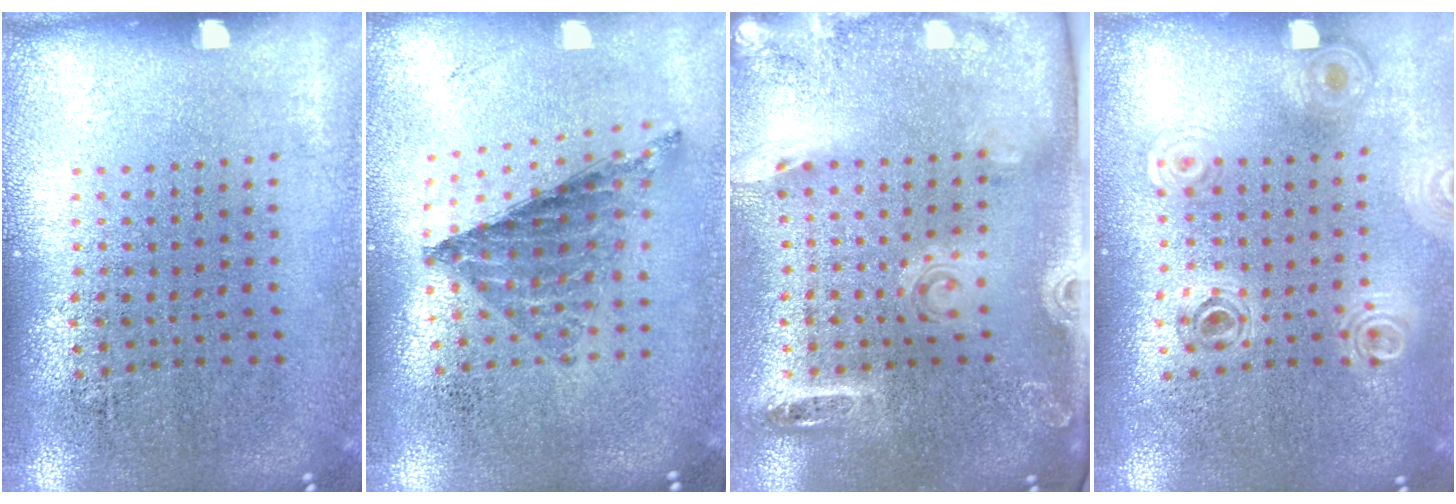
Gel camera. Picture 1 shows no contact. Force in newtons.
{"total": 0.8, "press": 0.8, "slide": 0.1}
{"total": 2.7, "press": 1.9, "slide": 2.0}
{"total": 0.9, "press": 0.9, "slide": 0.2}